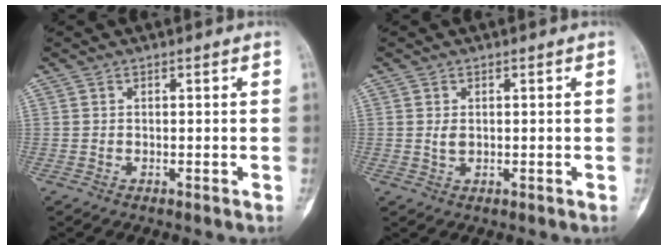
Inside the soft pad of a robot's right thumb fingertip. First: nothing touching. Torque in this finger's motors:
{"motor_torque": [0.44, 0.04, 0.09, -0.21, 0.07]}